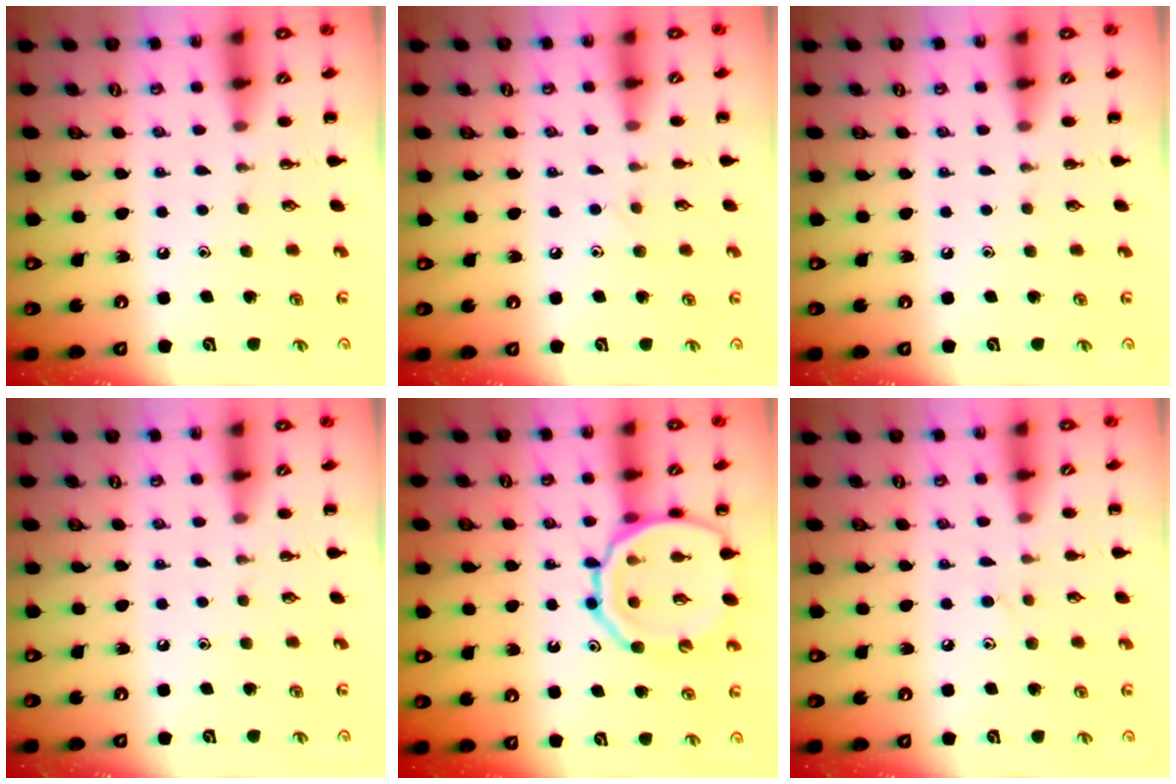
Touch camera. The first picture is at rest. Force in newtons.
{"total": 4.8, "press": 4.4, "slide": 1.9}
{"total": 0.0}
{"total": 0.0}
{"total": 17.8, "press": 17.6, "slide": 2.5}
{"total": 7.6, "press": 7.1, "slide": 2.6}